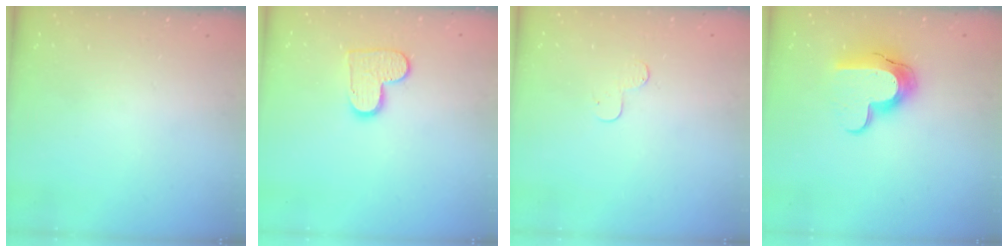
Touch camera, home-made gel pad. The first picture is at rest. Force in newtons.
{"total": 9.9, "press": 9.9, "slide": 0.3}
{"total": 3.7, "press": 3.7, "slide": 0.3}
{"total": 13.0, "press": 13.0, "slide": 1.0}